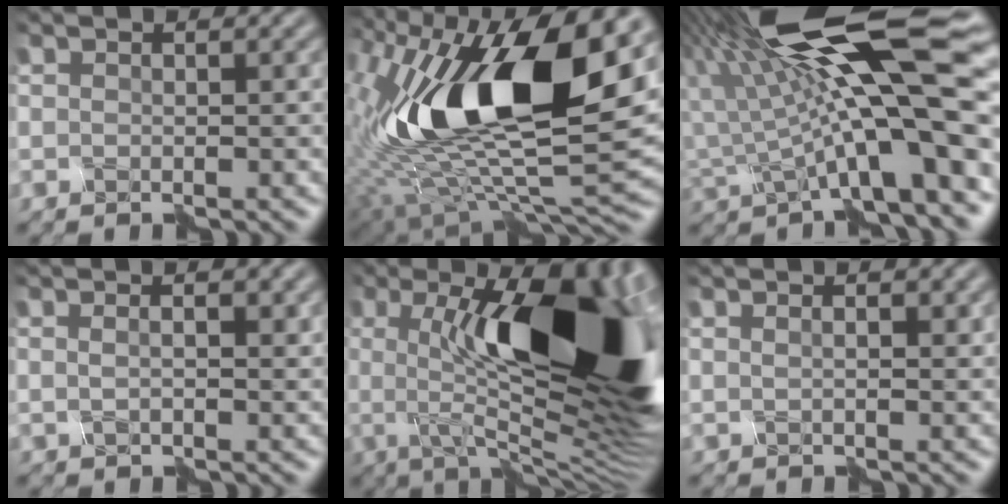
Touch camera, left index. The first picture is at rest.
{"total": 16.8, "force": [3.3, 6.8, 15.0], "torque": [-0.268, 0.005, 0.051]}
{"total": 15.3, "force": [4.3, 3.1, 14.4], "torque": [-0.242, 0.014, 0.077]}
{"total": 1.3, "force": [0.9, -0.1, 0.9], "torque": [-0.008, 0.001, 0.009]}
{"total": 15.1, "force": [2.3, 4.3, 14.3], "torque": [-0.199, 0.003, 0.026]}
{"total": 1.1, "force": [0.8, -0.8, 0.1], "torque": [-0.005, -0.004, 0.020]}